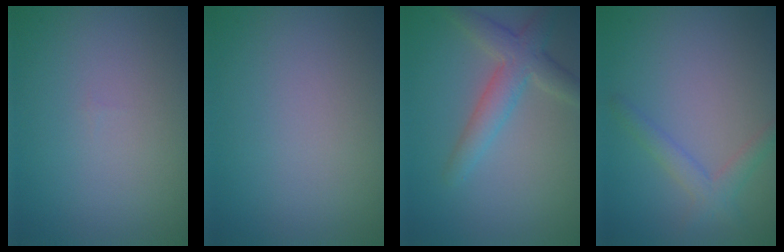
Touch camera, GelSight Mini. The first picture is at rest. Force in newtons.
{"total": 0.0}
{"total": 3.8, "press": 3.8, "slide": 0.3}
{"total": 2.1, "press": 2.1, "slide": 0.1}